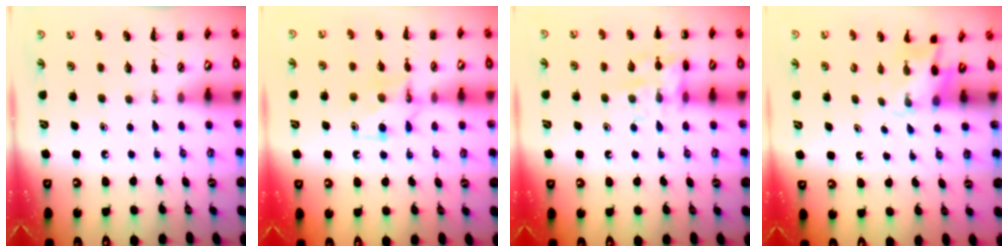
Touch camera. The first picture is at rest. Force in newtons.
{"total": 6.5, "press": 6.4, "slide": 1.0}
{"total": 11.8, "press": 11.7, "slide": 0.7}
{"total": 2.5, "press": 2.3, "slide": 1.0}